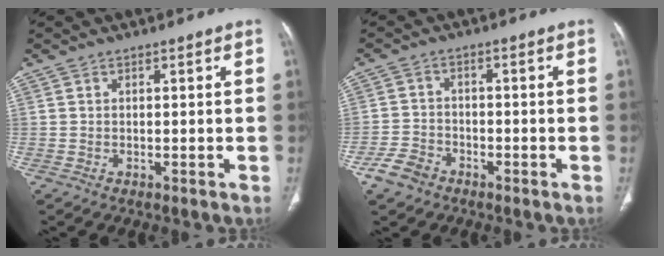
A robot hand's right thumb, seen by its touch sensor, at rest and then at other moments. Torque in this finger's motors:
{"motor_torque": [1.47, 0.73, 0.36, -0.89, -0.02]}